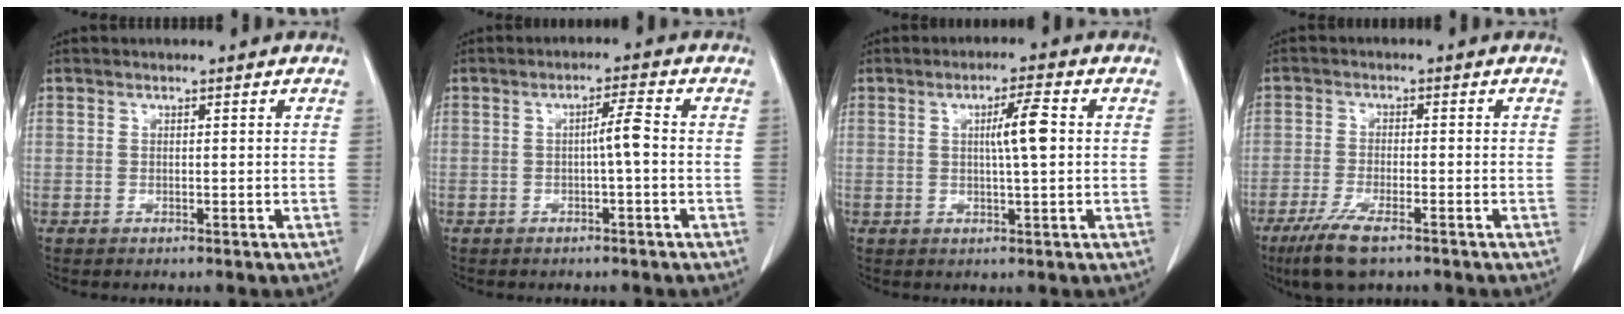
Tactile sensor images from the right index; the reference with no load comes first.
{"total": 3.0, "force": [-0.4, -0.2, 3.0], "torque": [-0.047, 0.003, -0.008]}
{"total": 5.0, "force": [0.7, 0.0, 4.9], "torque": [-0.083, 0.002, 0.010]}
{"total": 7.0, "force": [-4.8, 1.3, 5.0], "torque": [-0.101, -0.017, -0.081]}